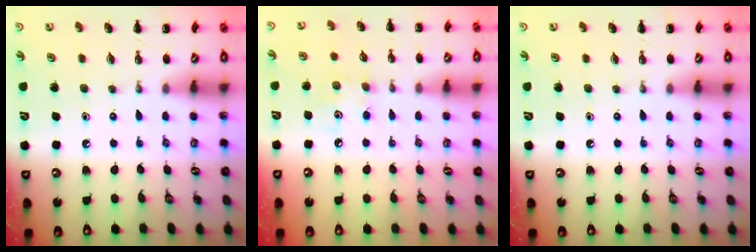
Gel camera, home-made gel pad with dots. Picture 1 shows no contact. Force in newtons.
{"total": 5.0, "press": 4.9, "slide": 0.9}
{"total": 0.0}